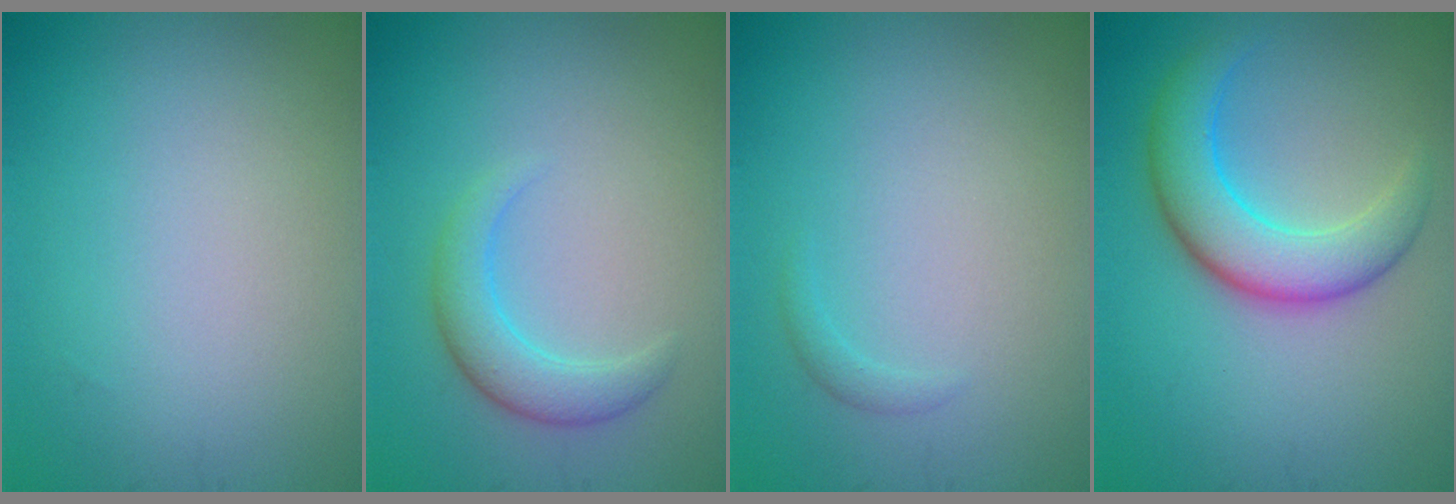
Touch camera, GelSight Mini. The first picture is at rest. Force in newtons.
{"total": 2.9, "press": 2.9, "slide": 0.1}
{"total": 0.7, "press": 0.7, "slide": 0.1}
{"total": 5.7, "press": 5.7, "slide": 0.0}